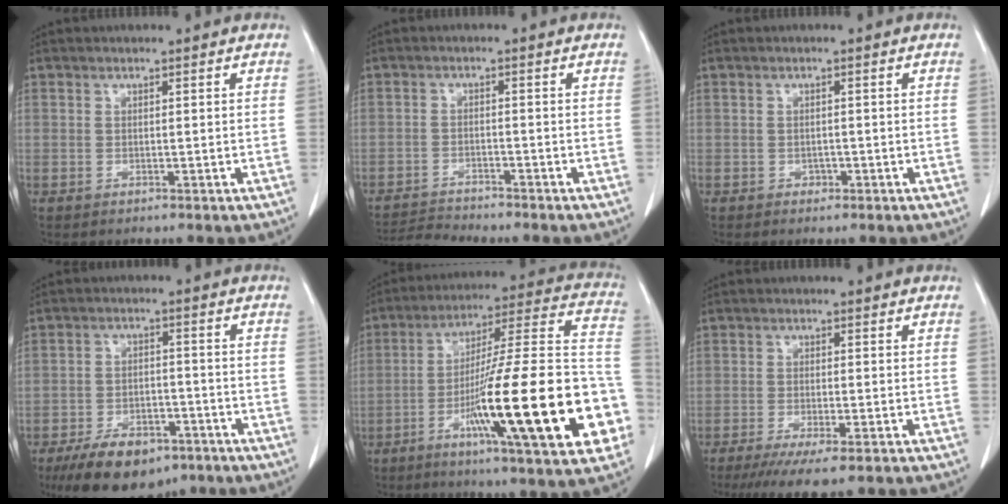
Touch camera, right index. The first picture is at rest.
{"total": 4.5, "force": [-4.5, -0.7, 0.0], "torque": [-0.003, -0.014, -0.079]}
{"total": 0.8, "force": [-0.5, 0.6, 0.3], "torque": [-0.008, 0.001, -0.007]}
{"total": 11.8, "force": [-8.3, 5.3, 6.5], "torque": [-0.109, -0.008, -0.133]}
{"total": 28.3, "force": [-8.8, 2.6, 26.7], "torque": [-0.345, -0.004, -0.139]}
{"total": 10.7, "force": [-8.3, 1.4, 6.5], "torque": [-0.089, -0.019, -0.124]}